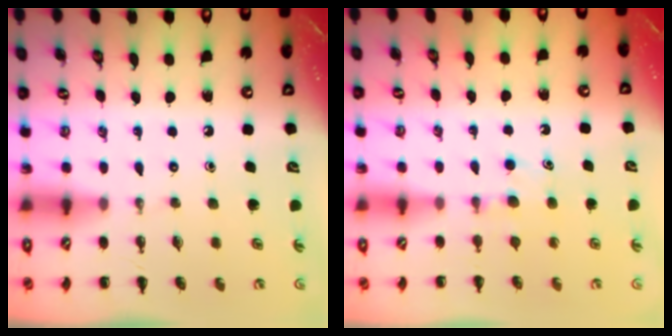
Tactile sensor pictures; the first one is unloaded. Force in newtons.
{"total": 4.7, "press": 4.5, "slide": 1.1}